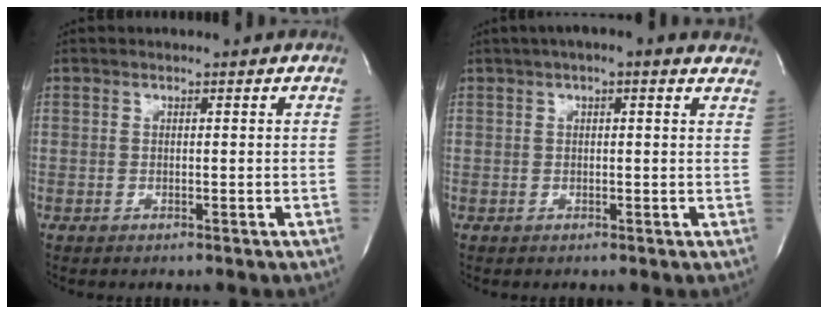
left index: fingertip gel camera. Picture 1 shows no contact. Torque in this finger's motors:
{"motor_torque": [-0.35, -0.51, 0.43, 0.06]}